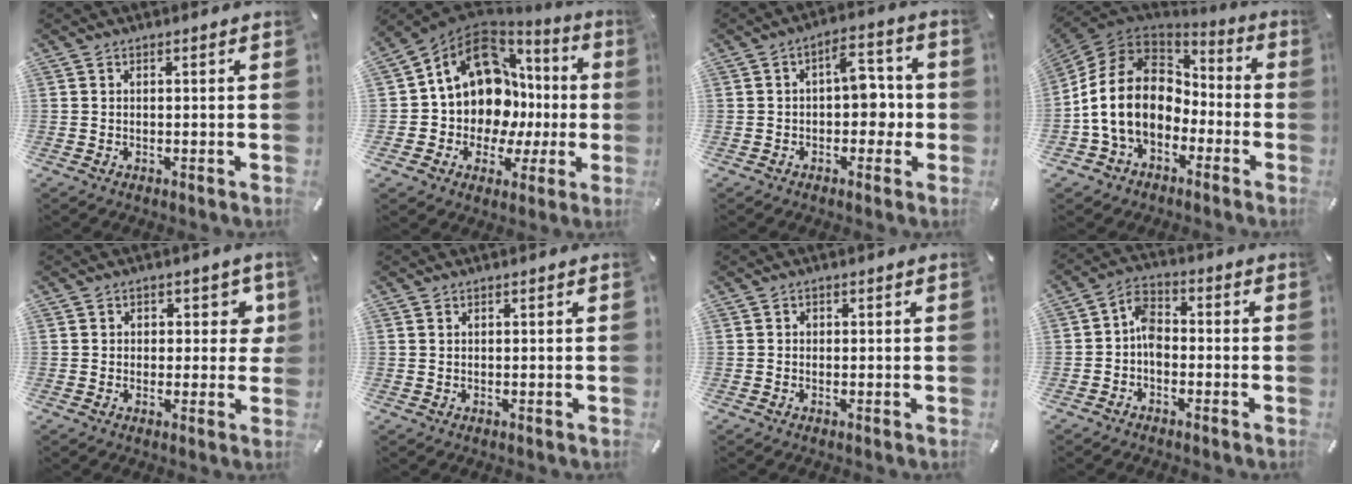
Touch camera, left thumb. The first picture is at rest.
{"total": 15.7, "force": [5.1, 12.4, 8.0], "torque": [-0.148, -0.049, 0.104]}
{"total": 8.7, "force": [0.0, 5.3, 6.8], "torque": [-0.086, 0.004, -0.005]}
{"total": 16.3, "force": [-2.5, 12.6, 10.0], "torque": [-0.233, 0.020, -0.046]}
{"total": 5.8, "force": [1.5, 4.5, 3.4], "torque": [-0.032, 0.002, 0.021]}
{"total": 0.5, "force": [0.2, 0.4, 0.3], "torque": [-0.006, 0.002, 0.004]}
{"total": 0.8, "force": [0.0, 0.7, 0.3], "torque": [-0.005, 0.005, -0.002]}
{"total": 6.0, "force": [-1.6, 4.1, 4.1], "torque": [-0.082, 0.018, -0.030]}